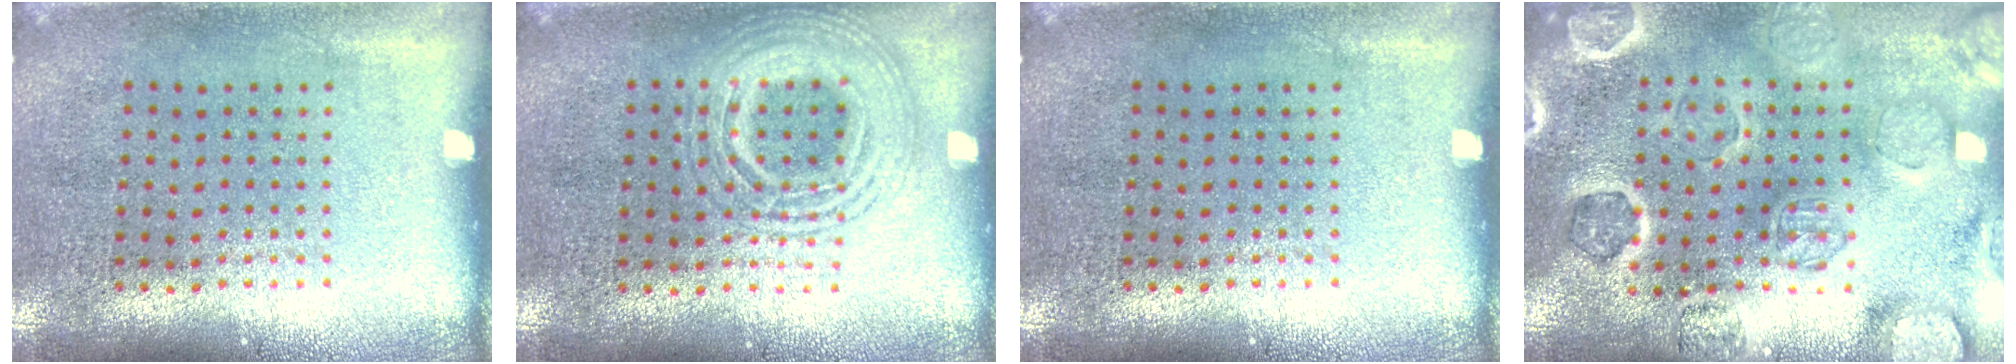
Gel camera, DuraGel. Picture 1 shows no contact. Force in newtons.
{"total": 2.6, "press": 2.6, "slide": 0.2}
{"total": 0.0}
{"total": 2.6, "press": 2.6, "slide": 0.4}